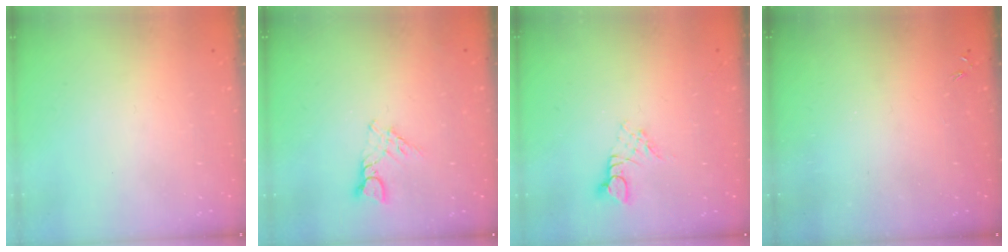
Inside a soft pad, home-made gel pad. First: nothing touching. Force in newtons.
{"total": 3.4, "press": 3.4, "slide": 0.4}
{"total": 3.0, "press": 3.0, "slide": 0.3}
{"total": 0.0}